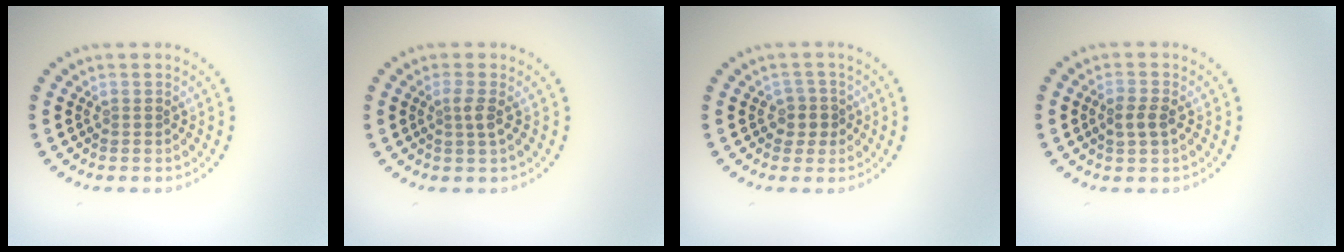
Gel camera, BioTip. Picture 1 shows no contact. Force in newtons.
{"total": 1.4, "press": 1.1, "slide": 0.9}
{"total": 1.7, "press": 1.5, "slide": 0.9}
{"total": 1.7, "press": 1.7, "slide": 0.3}